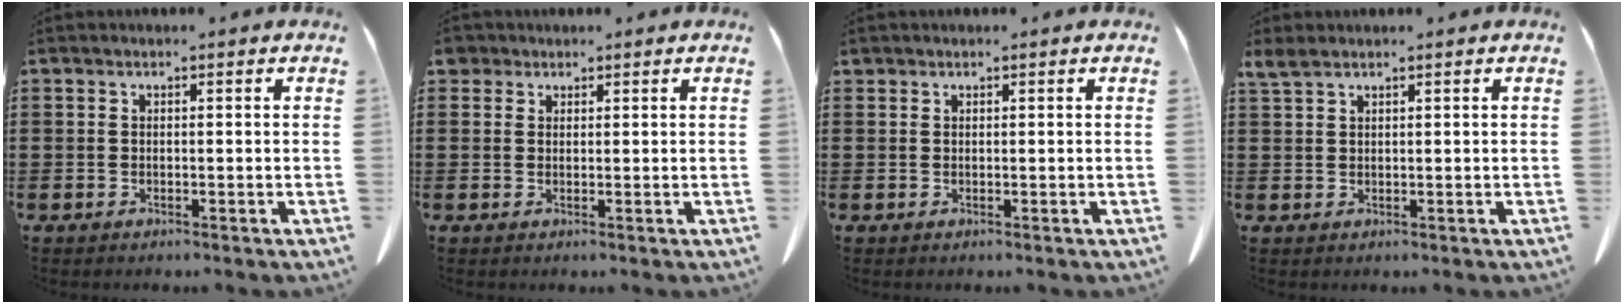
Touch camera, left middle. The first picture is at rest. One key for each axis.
{"total": 1.9, "fx": 1.4, "fy": 1.2, "fz": 0.3, "tx": -0.013, "ty": 0.009, "tz": 0.027}
{"total": 0.5, "fx": 0.4, "fy": 0.3, "fz": 0.1, "tx": -0.003, "ty": 0.002, "tz": 0.008}
{"total": 2.2, "fx": 1.7, "fy": 0.6, "fz": 1.3, "tx": -0.030, "ty": 0.002, "tz": 0.031}